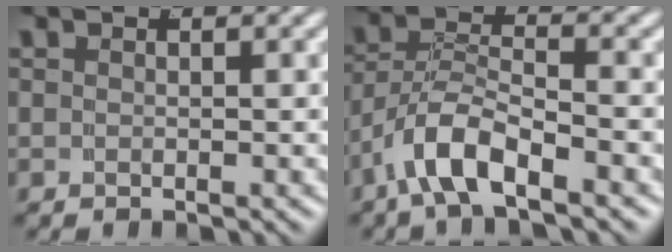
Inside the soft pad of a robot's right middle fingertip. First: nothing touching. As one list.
[{"total": 4.5, "force": [-2.5, 1.9, 3.2], "torque": [-0.074, -0.016, -0.037]}]